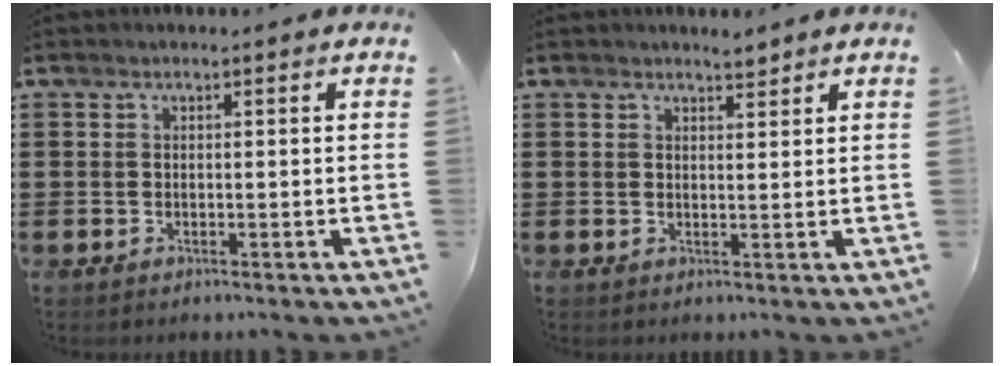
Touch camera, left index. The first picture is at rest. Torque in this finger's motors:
{"motor_torque": [0.23, -0.19, 0.03, 0.01]}